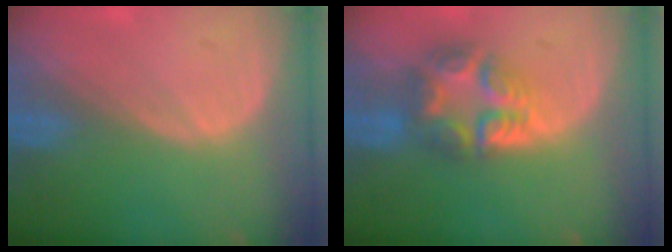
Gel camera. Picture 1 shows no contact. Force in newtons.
{"total": 7.7, "press": 6.8, "slide": 3.6}